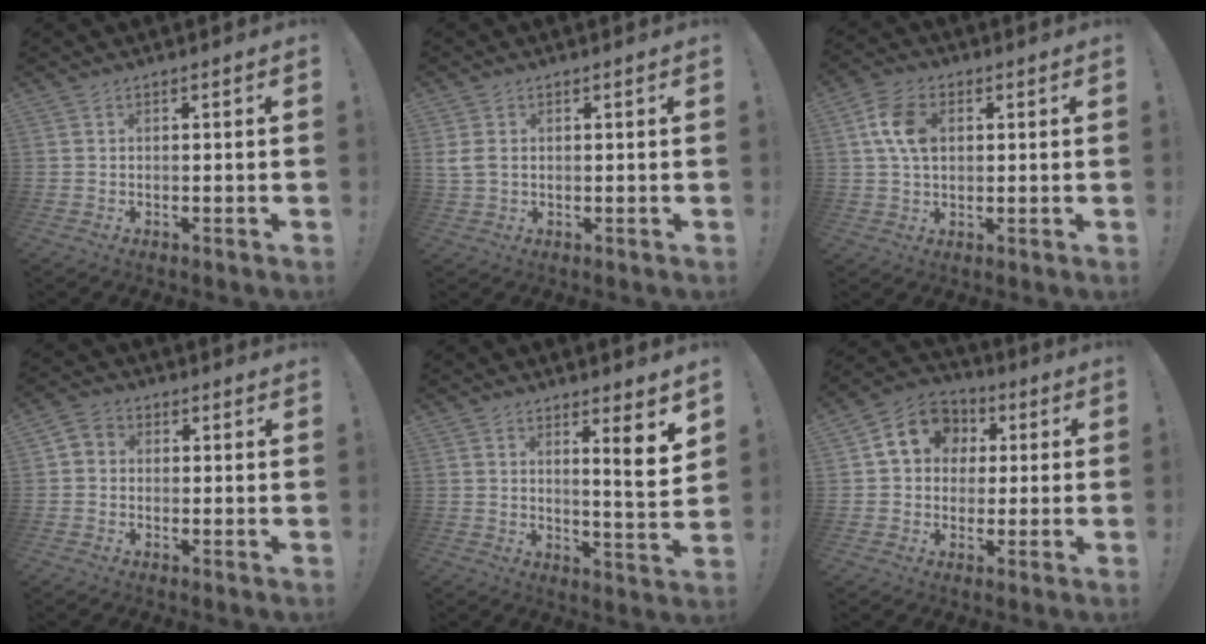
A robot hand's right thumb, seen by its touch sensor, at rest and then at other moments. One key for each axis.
{"total": 3.4, "fx": 0.8, "fy": 2.4, "fz": 2.3, "tx": -0.047, "ty": 0.002, "tz": 0.017}
{"total": 9.8, "fx": 2.0, "fy": 6.6, "fz": 7.0, "tx": -0.129, "ty": 0.009, "tz": 0.039}
{"total": 3.5, "fx": 0.1, "fy": 3.1, "fz": 1.5, "tx": -0.025, "ty": 0.006, "tz": 0.005}
{"total": 7.7, "fx": 3.9, "fy": -0.1, "fz": 6.7, "tx": -0.075, "ty": -0.043, "tz": 0.052}
{"total": 11.7, "fx": 2.8, "fy": 10.0, "fz": 5.4, "tx": -0.072, "ty": 0.001, "tz": 0.059}